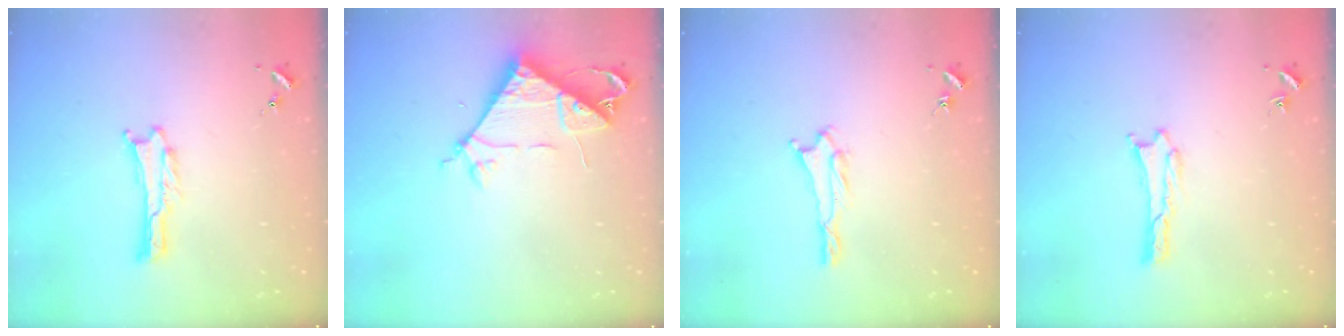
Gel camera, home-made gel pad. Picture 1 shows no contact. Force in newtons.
{"total": 7.5, "press": 7.5, "slide": 0.7}
{"total": 1.3, "press": 1.3, "slide": 0.2}
{"total": 1.1, "press": 1.1, "slide": 0.2}